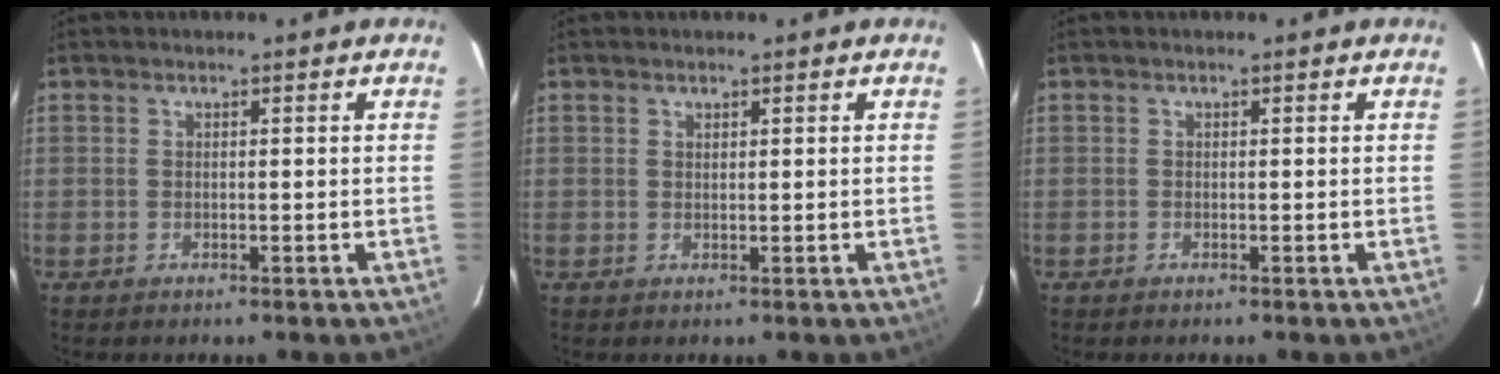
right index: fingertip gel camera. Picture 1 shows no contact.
{"total": 0.6, "force": [0.4, 0.3, 0.1], "torque": [-0.002, 0.001, 0.009]}
{"total": 0.0}